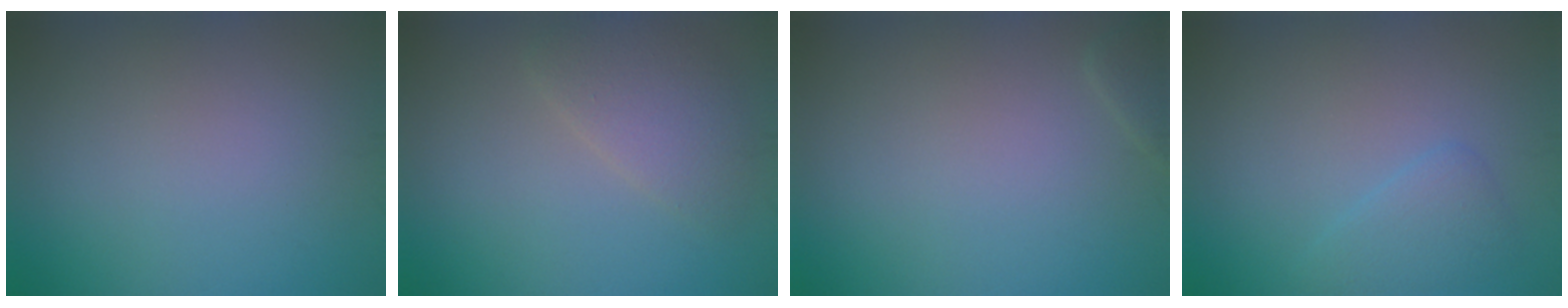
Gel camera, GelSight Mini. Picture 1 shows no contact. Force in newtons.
{"total": 2.7, "press": 2.7, "slide": 0.2}
{"total": 0.9, "press": 0.9, "slide": 0.1}
{"total": 2.0, "press": 2.0, "slide": 0.2}